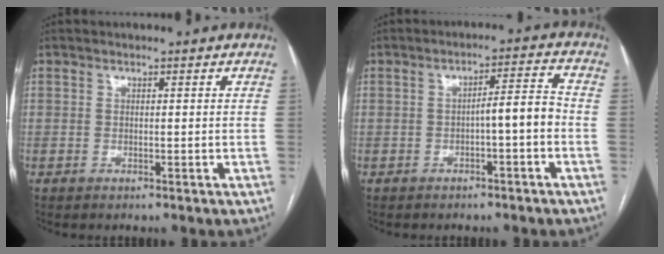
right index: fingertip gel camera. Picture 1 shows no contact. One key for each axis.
{"total": 4.6, "fx": -1.4, "fy": 0.4, "fz": 4.3, "tx": -0.060, "ty": 0.020, "tz": -0.018}